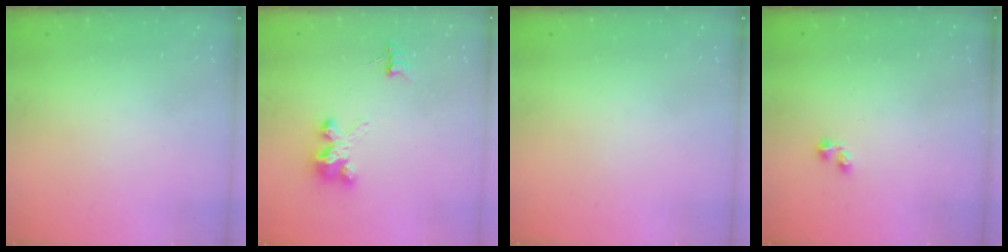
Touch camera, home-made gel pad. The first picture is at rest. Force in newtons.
{"total": 4.5, "press": 4.5, "slide": 0.1}
{"total": 0.0}
{"total": 0.7, "press": 0.7, "slide": 0.2}